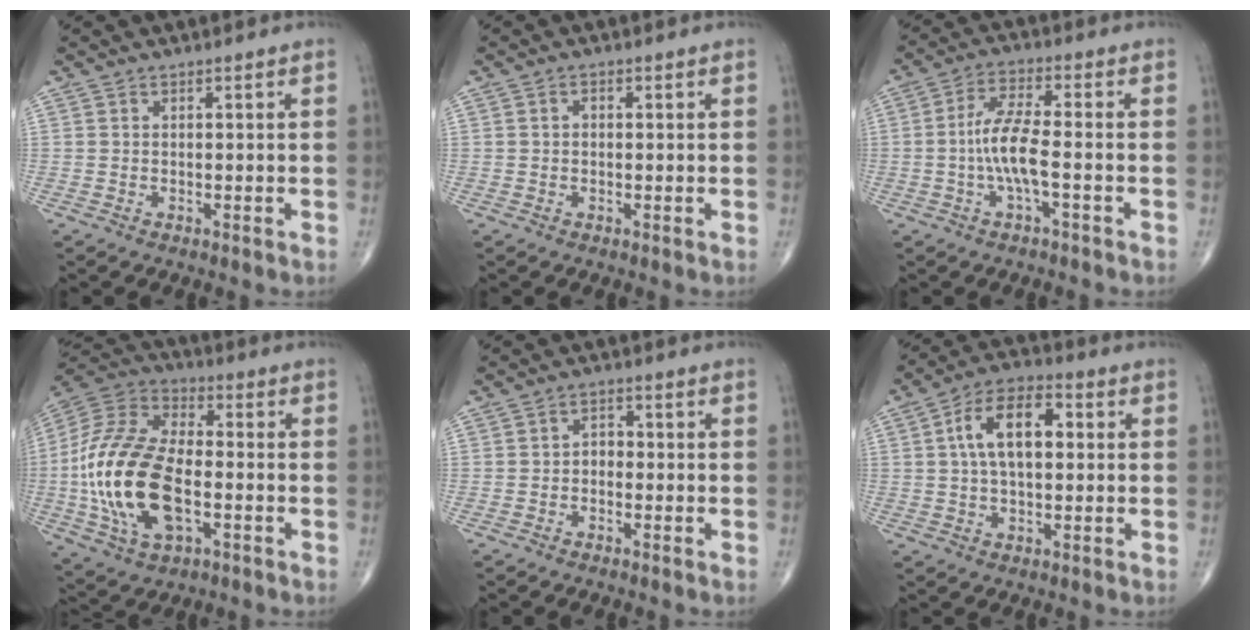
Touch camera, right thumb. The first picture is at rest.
{"total": 1.1, "force": [0.1, 0.8, 0.8], "torque": [-0.008, 0.005, -0.002]}
{"total": 7.7, "force": [-1.6, 1.8, 7.3], "torque": [-0.161, 0.021, -0.036]}
{"total": 22.7, "force": [-3.8, 12.0, 18.9], "torque": [-0.393, 0.014, -0.069]}
{"total": 2.4, "force": [-0.7, 1.8, 1.4], "torque": [-0.008, 0.013, -0.023]}
{"total": 11.4, "force": [1.8, 6.1, 9.4], "torque": [-0.161, 0.024, 0.024]}